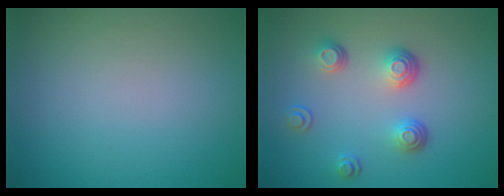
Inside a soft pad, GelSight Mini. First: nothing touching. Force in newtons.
{"total": 3.5, "press": 2.6, "slide": 2.4}